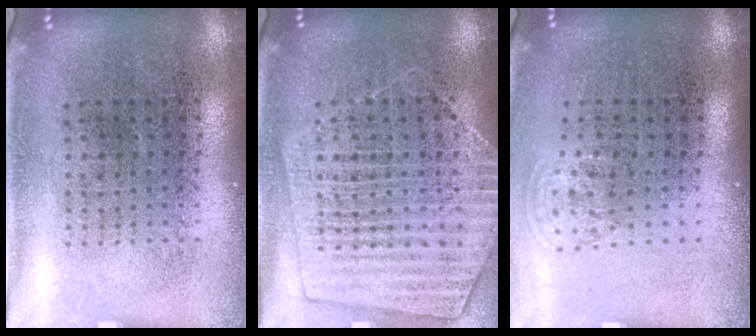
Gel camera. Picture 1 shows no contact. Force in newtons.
{"total": 1.5, "press": 1.5, "slide": 0.2}
{"total": 0.8, "press": 0.6, "slide": 0.5}